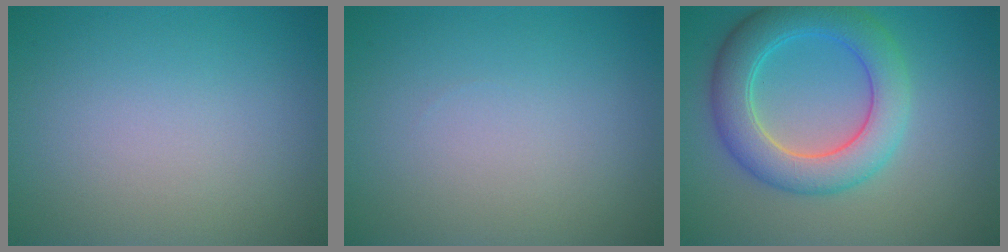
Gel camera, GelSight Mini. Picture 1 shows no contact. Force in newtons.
{"total": 0.0}
{"total": 6.4, "press": 6.4, "slide": 0.5}